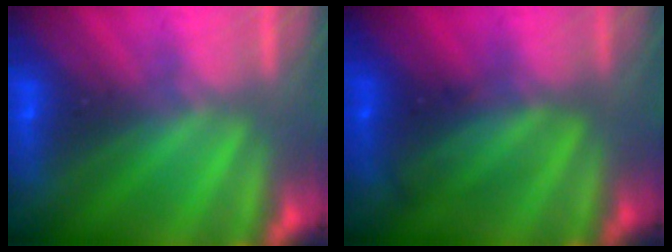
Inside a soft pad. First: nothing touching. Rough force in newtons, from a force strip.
{"total": 2.4}